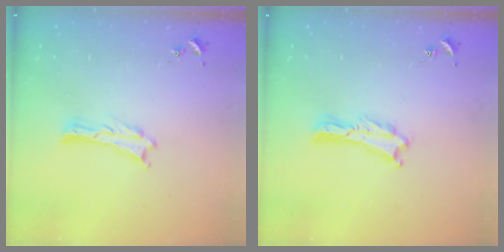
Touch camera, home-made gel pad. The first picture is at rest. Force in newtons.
{"total": 0.7, "press": 0.7, "slide": 0.2}